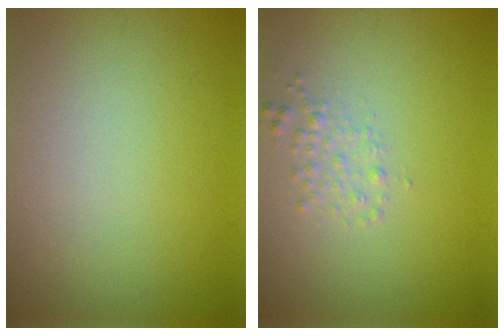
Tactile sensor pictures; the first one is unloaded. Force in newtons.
{"total": 1.5, "press": 1.5, "slide": 0.1}